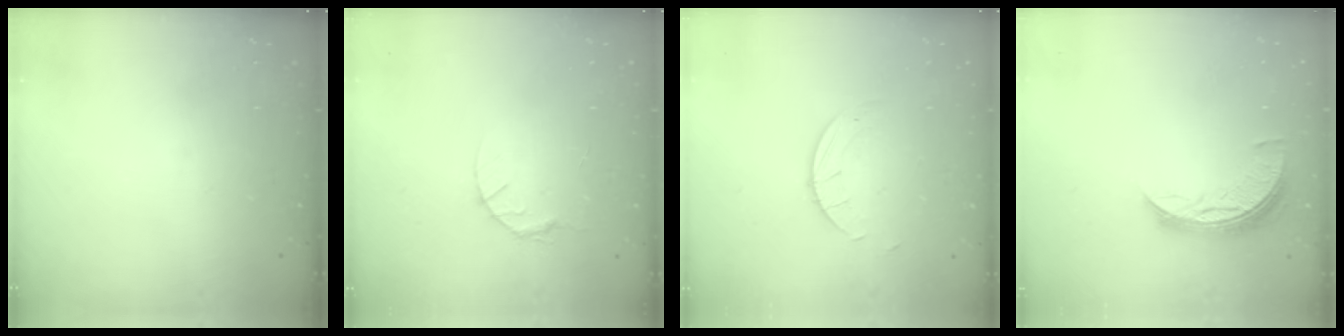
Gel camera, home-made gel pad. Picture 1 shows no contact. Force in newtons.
{"total": 3.9, "press": 3.9, "slide": 0.5}
{"total": 2.7, "press": 2.7, "slide": 0.3}
{"total": 8.2, "press": 8.1, "slide": 0.3}